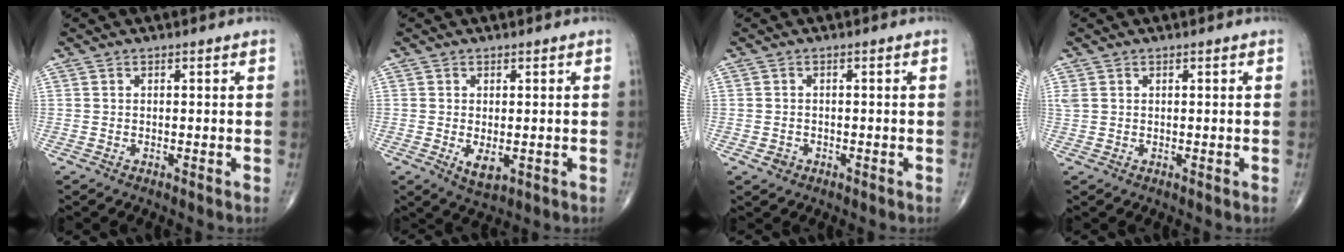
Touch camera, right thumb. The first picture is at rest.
{"total": 3.5, "force": [-0.7, 1.7, 2.9], "torque": [-0.043, -0.008, -0.002]}
{"total": 1.4, "force": [-0.7, 1.2, 0.4], "torque": [-0.002, 0.007, -0.009]}
{"total": 1.3, "force": [0.5, 0.9, 0.7], "torque": [-0.022, 0.009, 0.016]}